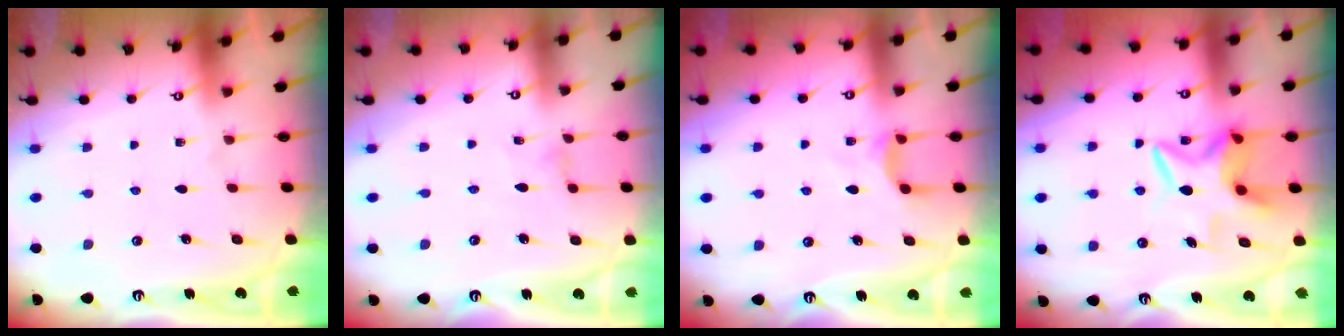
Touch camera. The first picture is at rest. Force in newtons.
{"total": 0.0}
{"total": 3.2, "press": 3.2, "slide": 0.4}
{"total": 8.0, "press": 7.8, "slide": 1.7}